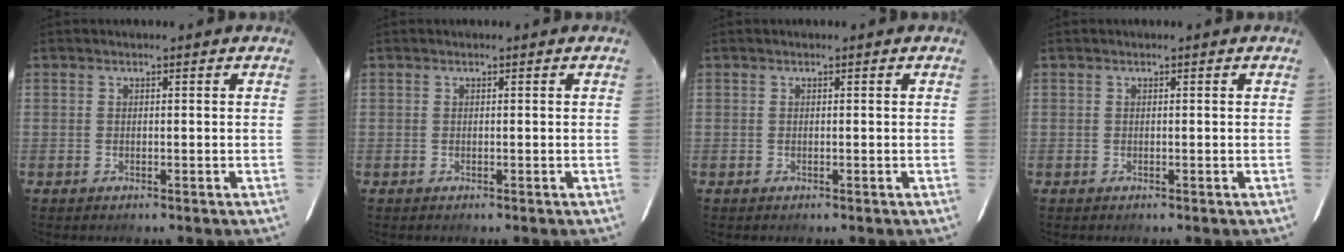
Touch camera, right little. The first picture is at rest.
{"total": 0.0}
{"total": 0.0}
{"total": 0.0}